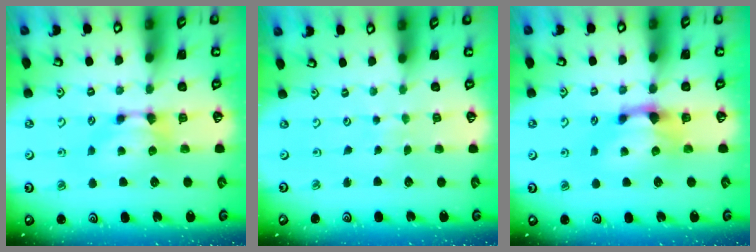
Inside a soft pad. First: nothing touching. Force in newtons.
{"total": 5.5, "press": 5.5, "slide": 0.3}
{"total": 1.6, "press": 1.0, "slide": 1.3}